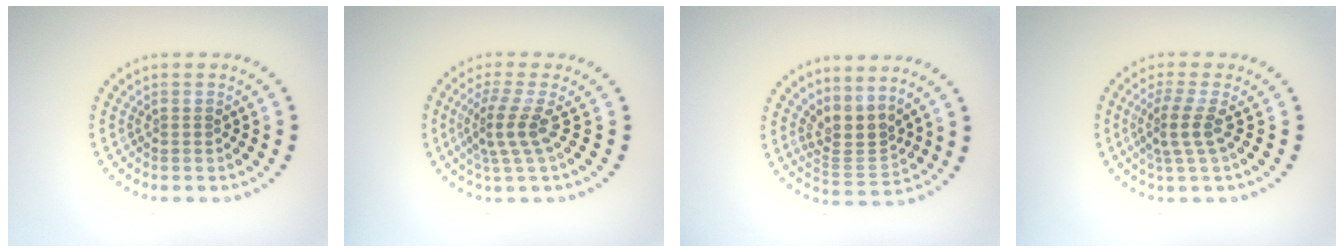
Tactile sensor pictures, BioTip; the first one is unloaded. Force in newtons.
{"total": 2.9, "press": 1.9, "slide": 2.2}
{"total": 3.0, "press": 2.1, "slide": 2.1}
{"total": 2.7, "press": 1.9, "slide": 1.9}